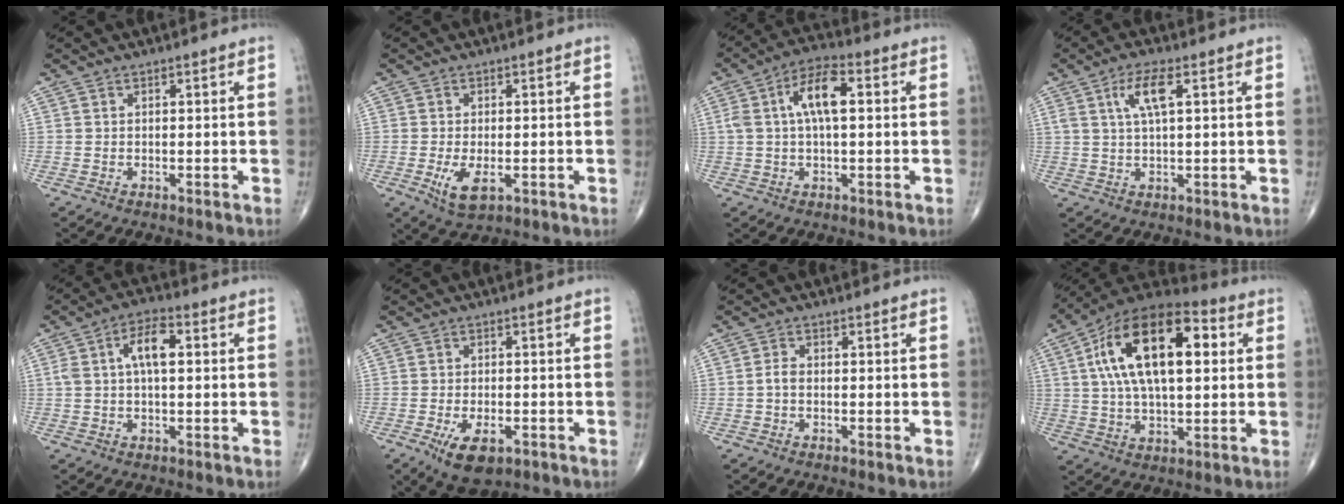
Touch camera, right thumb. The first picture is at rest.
{"total": 5.1, "force": [-1.5, 2.3, 4.3], "torque": [-0.081, -0.011, -0.021]}
{"total": 9.1, "force": [1.5, 3.8, 8.1], "torque": [-0.157, 0.024, 0.021]}
{"total": 5.7, "force": [1.9, 1.5, 5.1], "torque": [-0.109, 0.003, 0.041]}
{"total": 7.0, "force": [1.2, 3.2, 6.2], "torque": [-0.118, 0.019, 0.017]}
{"total": 7.3, "force": [-3.3, 3.5, 5.4], "torque": [-0.091, -0.001, -0.047]}
{"total": 1.5, "force": [-0.4, 0.9, 1.2], "torque": [-0.021, 0.002, -0.011]}
{"total": 22.0, "force": [5.0, 10.6, 18.6], "torque": [-0.312, 0.018, 0.072]}